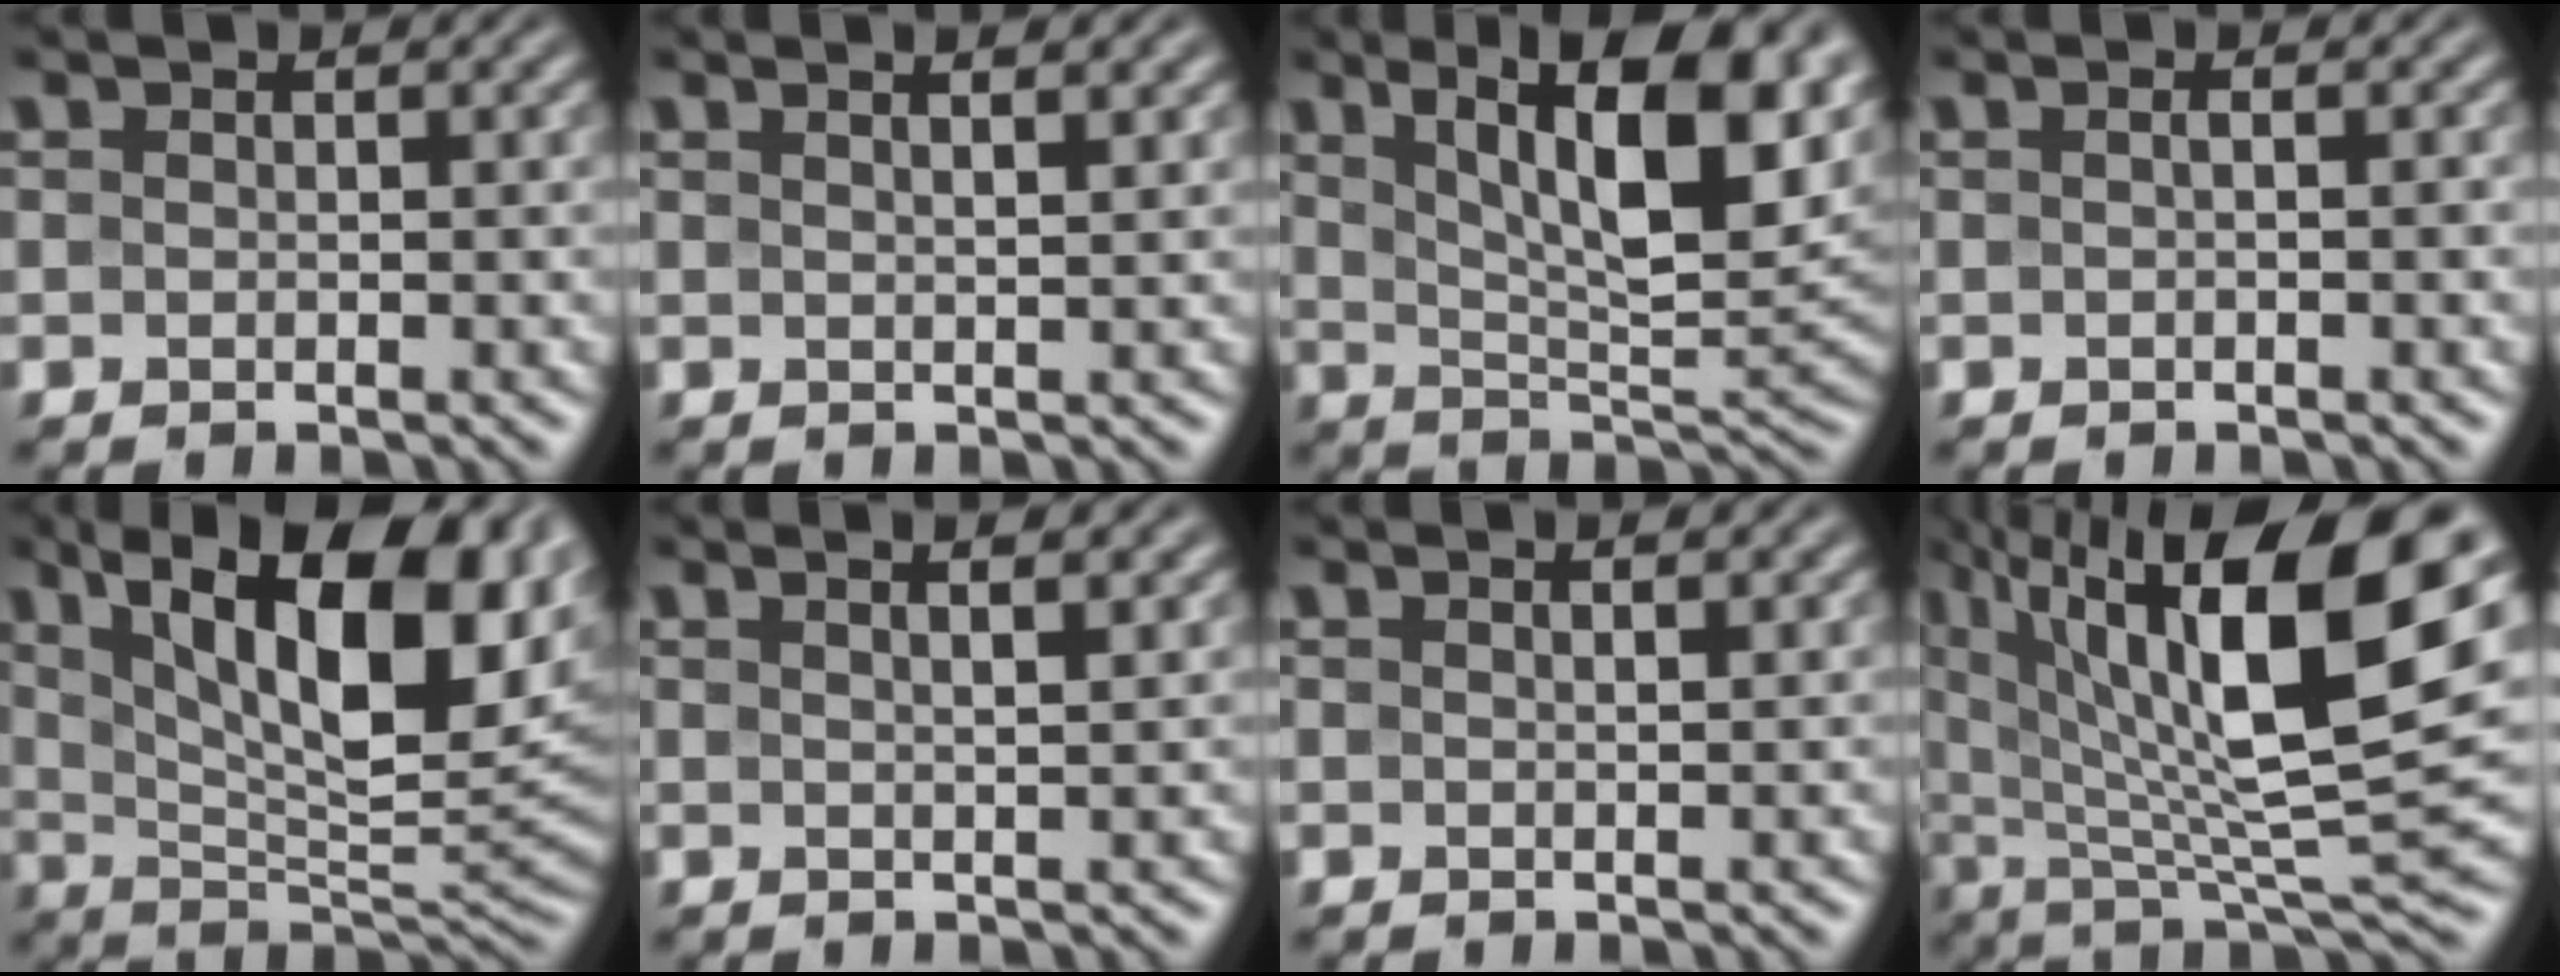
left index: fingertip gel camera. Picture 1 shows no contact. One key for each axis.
{"total": 3.7, "fx": 2.1, "fy": 1.5, "fz": 2.6, "tx": -0.005, "ty": 0.017, "tz": -0.004}
{"total": 13.4, "fx": 5.4, "fy": 4.6, "fz": 11.4, "tx": -0.161, "ty": 0.008, "tz": 0.088}
{"total": 0.9, "fx": 0.0, "fy": 0.2, "fz": 0.9, "tx": -0.014, "ty": 0.000, "tz": -0.004}
{"total": 16.1, "fx": 6.0, "fy": 6.5, "fz": 13.4, "tx": -0.216, "ty": 0.008, "tz": 0.103}
{"total": 4.3, "fx": 2.6, "fy": 1.6, "fz": 3.1, "tx": -0.012, "ty": 0.024, "tz": 0.000}
{"total": 2.3, "fx": 1.4, "fy": 0.9, "fz": 1.7, "tx": -0.003, "ty": 0.003, "tz": -0.006}
{"total": 16.9, "fx": 6.6, "fy": 5.2, "fz": 14.7, "tx": -0.267, "ty": 0.013, "tz": 0.119}